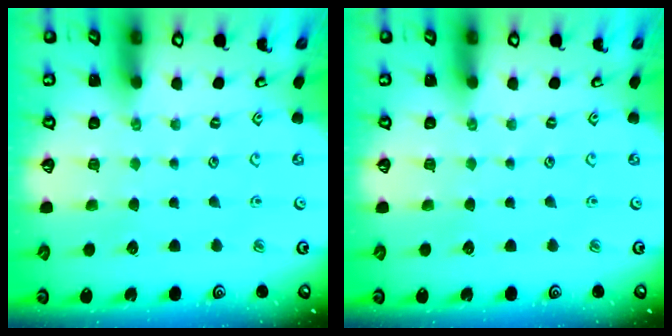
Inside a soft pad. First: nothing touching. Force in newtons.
{"total": 0.0}